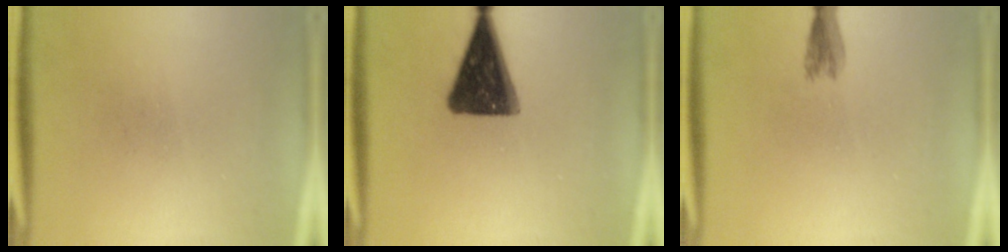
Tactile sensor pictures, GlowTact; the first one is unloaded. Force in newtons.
{"total": 13.8}
{"total": 2.3}